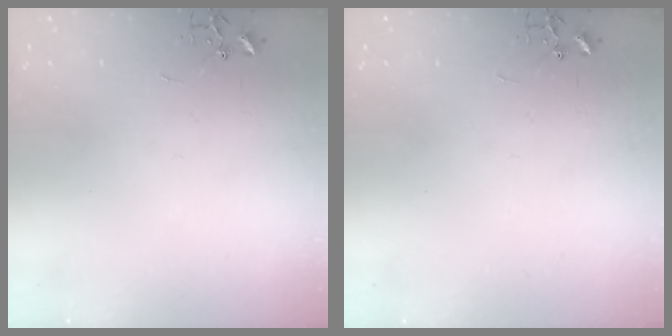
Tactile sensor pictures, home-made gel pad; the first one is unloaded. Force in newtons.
{"total": 0.0}